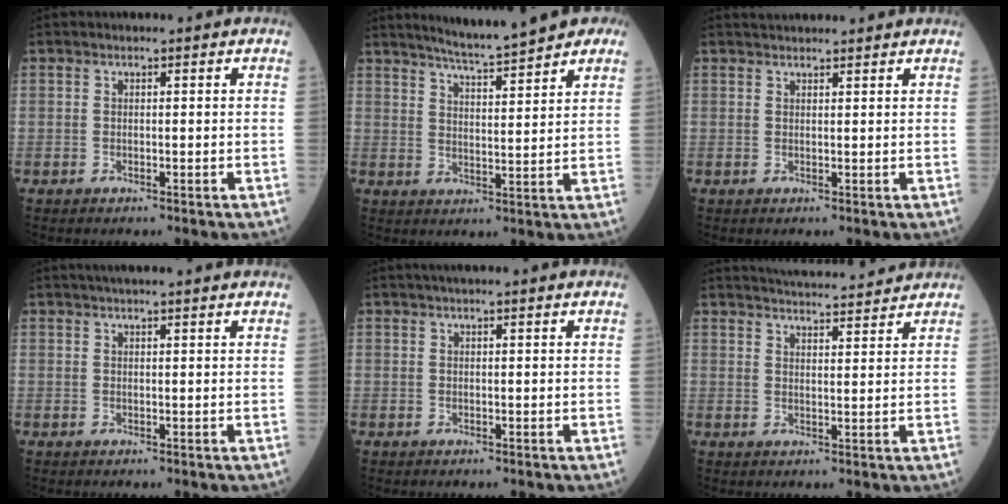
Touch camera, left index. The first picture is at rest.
{"total": 10.9, "force": [9.6, 0.5, 5.1], "torque": [-0.079, 0.016, 0.136]}
{"total": 4.3, "force": [4.1, 0.1, 1.0], "torque": [-0.014, 0.032, 0.058]}
{"total": 9.0, "force": [7.9, 0.2, 4.3], "torque": [-0.060, 0.030, 0.092]}
{"total": 6.0, "force": [5.2, -0.1, 3.0], "torque": [-0.041, 0.030, 0.066]}
{"total": 12.9, "force": [12.4, 0.8, 3.5], "torque": [-0.052, 0.015, 0.163]}